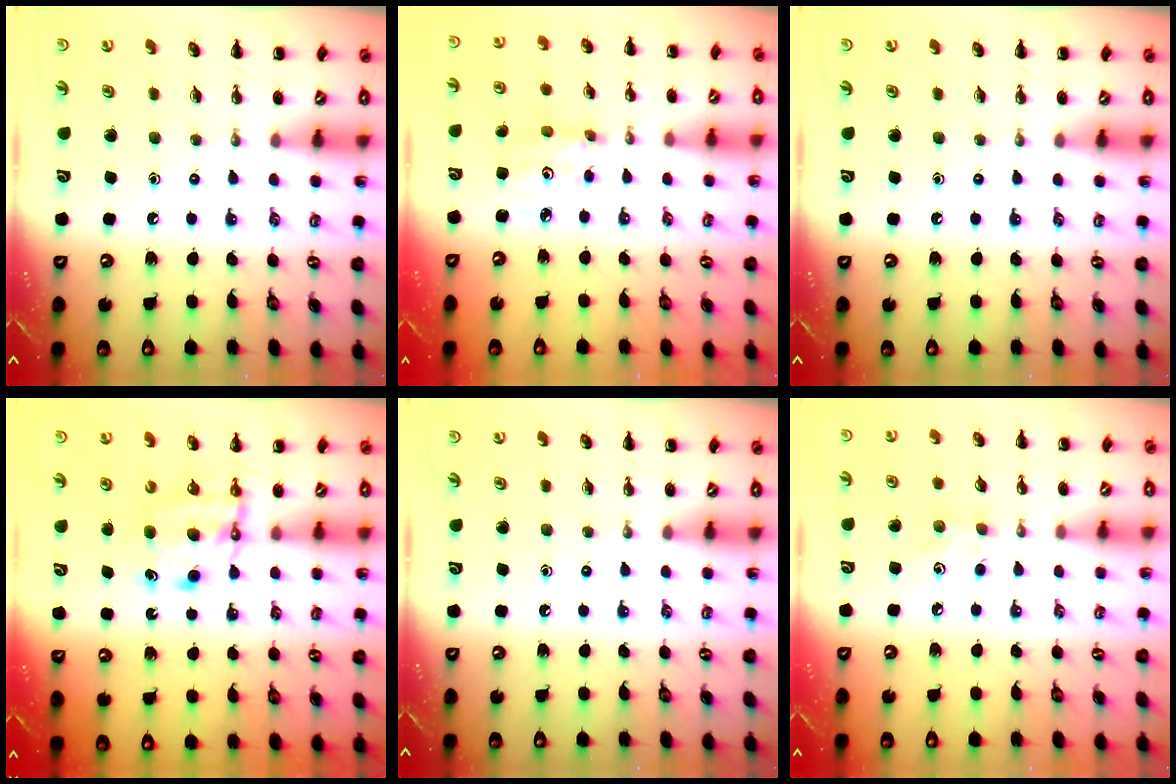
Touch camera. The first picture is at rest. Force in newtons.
{"total": 2.8, "press": 2.8, "slide": 0.4}
{"total": 0.0}
{"total": 6.3, "press": 6.3, "slide": 0.5}
{"total": 0.0}
{"total": 5.0, "press": 4.9, "slide": 1.0}